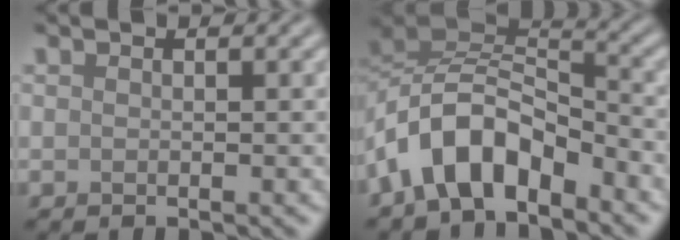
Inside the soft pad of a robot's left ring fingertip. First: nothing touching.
{"total": 7.5, "force": [-4.5, 3.9, 4.5], "torque": [-0.065, 0.007, -0.091]}